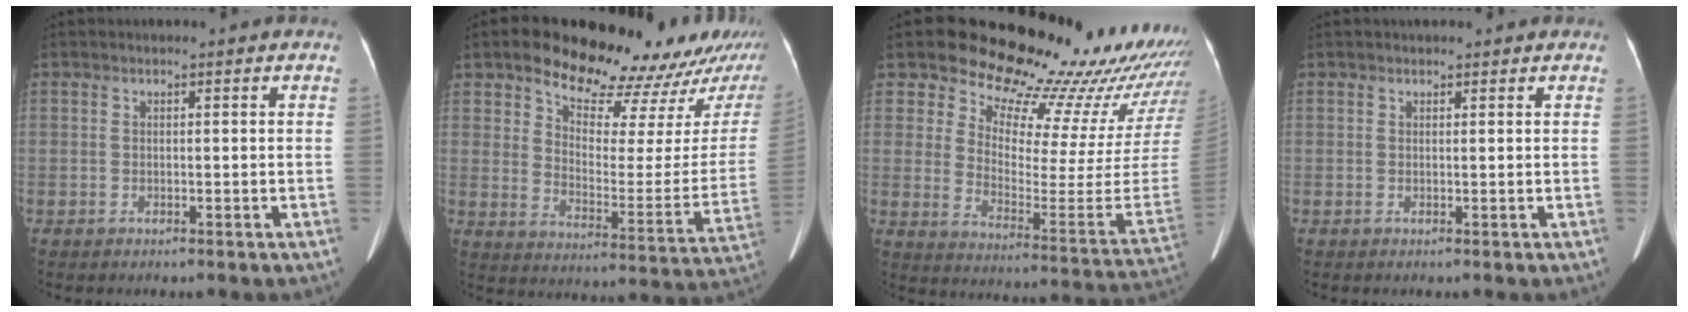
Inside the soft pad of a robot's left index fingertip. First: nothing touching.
{"total": 22.9, "force": [19.5, 6.0, 10.5], "torque": [-0.135, -0.058, 0.244]}
{"total": 22.9, "force": [21.5, 4.2, 6.7], "torque": [-0.098, -0.132, 0.266]}
{"total": 3.2, "force": [2.7, 0.9, 1.4], "torque": [-0.012, 0.012, 0.031]}